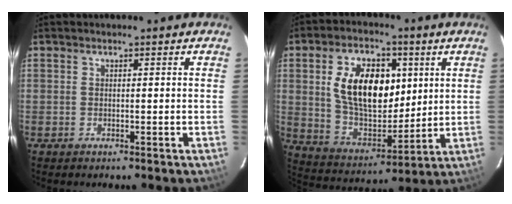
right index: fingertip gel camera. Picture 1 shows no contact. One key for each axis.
{"total": 17.5, "fx": 4.4, "fy": 10.4, "fz": 13.4, "tx": -0.247, "ty": 0.013, "tz": 0.090}